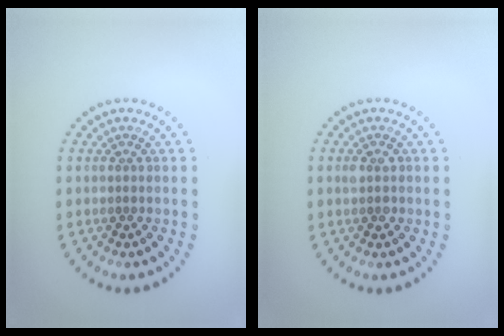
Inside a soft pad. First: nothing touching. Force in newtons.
{"total": 1.1, "press": 1.1, "slide": 0.1}